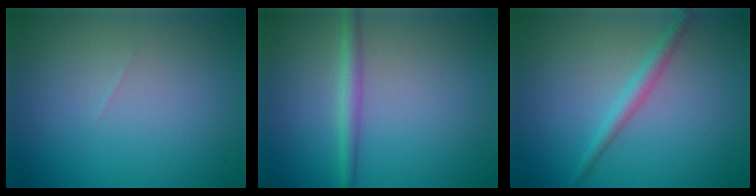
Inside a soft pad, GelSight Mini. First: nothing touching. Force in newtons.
{"total": 2.0, "press": 2.0, "slide": 0.1}
{"total": 1.8, "press": 1.8, "slide": 0.1}